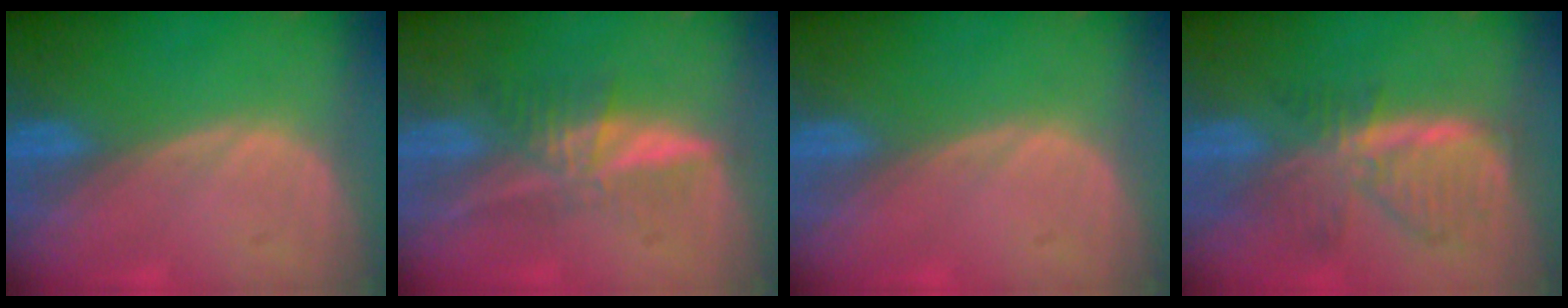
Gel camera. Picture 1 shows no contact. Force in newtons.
{"total": 6.0, "press": 5.4, "slide": 2.6}
{"total": 0.0}
{"total": 7.7, "press": 6.9, "slide": 3.3}